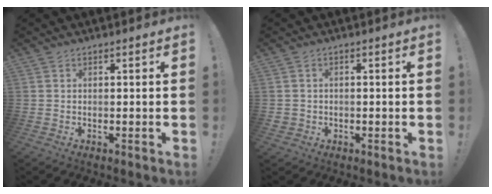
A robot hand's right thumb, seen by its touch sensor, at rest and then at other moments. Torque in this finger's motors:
{"motor_torque": [0.40, 0.21, -0.12, 0.12, -0.11]}